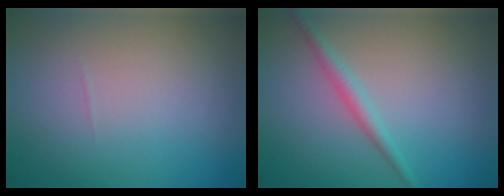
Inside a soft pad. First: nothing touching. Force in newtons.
{"total": 1.8, "press": 1.8, "slide": 0.1}